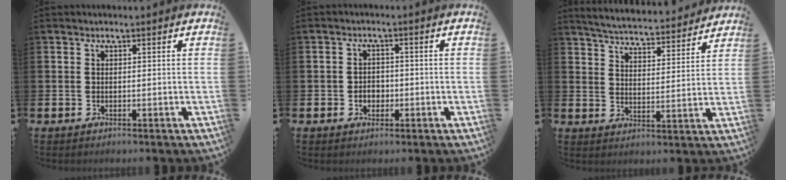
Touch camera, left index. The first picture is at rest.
{"total": 2.3, "force": [-0.7, 1.9, 1.1], "torque": [-0.013, 0.002, -0.018]}
{"total": 5.4, "force": [5.3, 0.5, 0.7], "torque": [-0.030, -0.044, 0.090]}